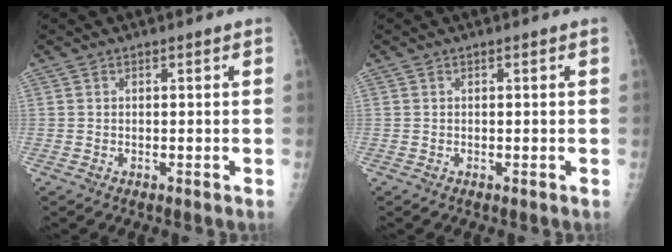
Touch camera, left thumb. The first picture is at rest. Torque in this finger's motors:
{"motor_torque": [0.00, 0.00, 0.00, 0.00, 0.00]}